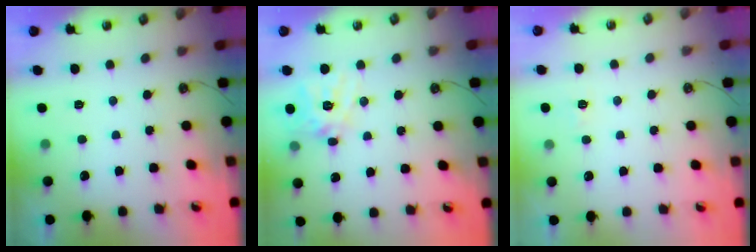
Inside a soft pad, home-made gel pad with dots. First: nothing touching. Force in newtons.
{"total": 12.8, "press": 12.7, "slide": 1.4}
{"total": 5.3, "press": 5.2, "slide": 0.6}